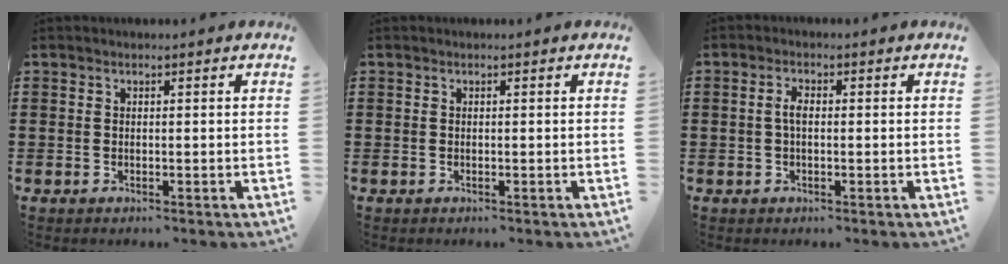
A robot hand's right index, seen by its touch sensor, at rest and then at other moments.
{"total": 0.0}
{"total": 2.3, "force": [-0.1, 0.9, 2.1], "torque": [-0.041, 0.000, -0.003]}